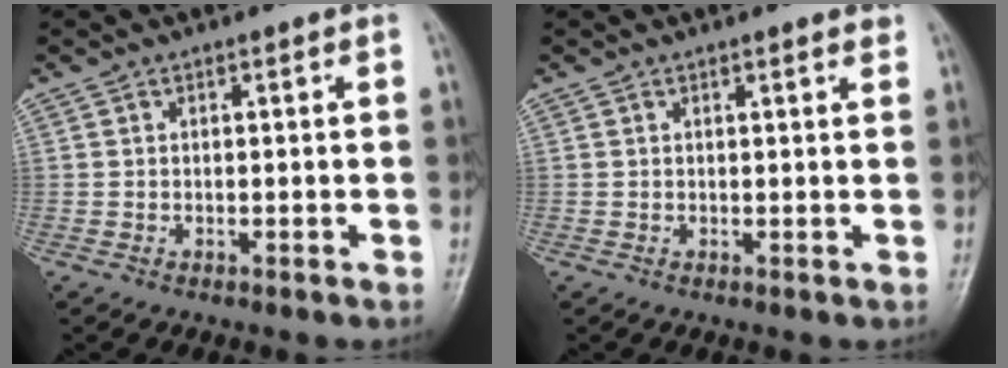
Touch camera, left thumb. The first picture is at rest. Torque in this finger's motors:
{"motor_torque": [-0.12, -0.04, -0.31, 0.03, 0.02]}